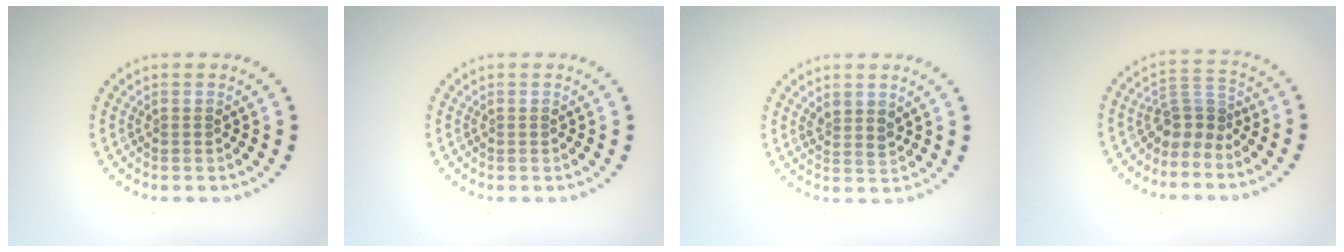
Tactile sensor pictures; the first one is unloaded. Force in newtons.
{"total": 0.0}
{"total": 1.6, "press": 1.2, "slide": 1.0}
{"total": 2.8, "press": 1.8, "slide": 2.1}